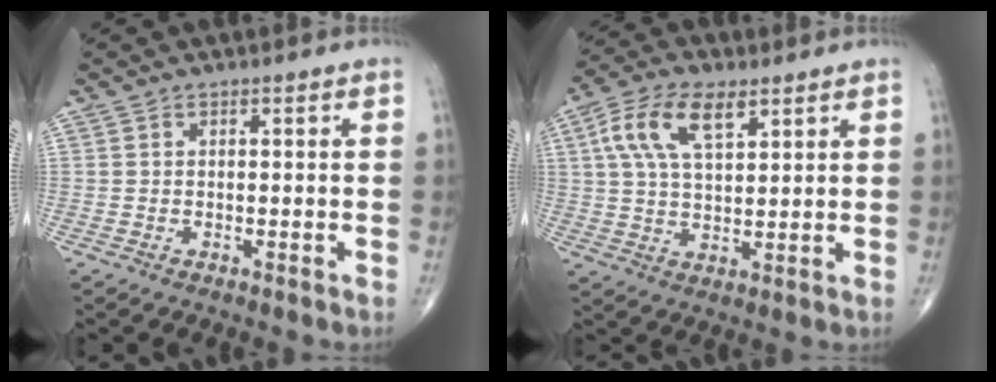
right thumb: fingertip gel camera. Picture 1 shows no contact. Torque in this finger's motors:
{"motor_torque": [0.15, 0.17, 0.15, -0.05, 0.29]}